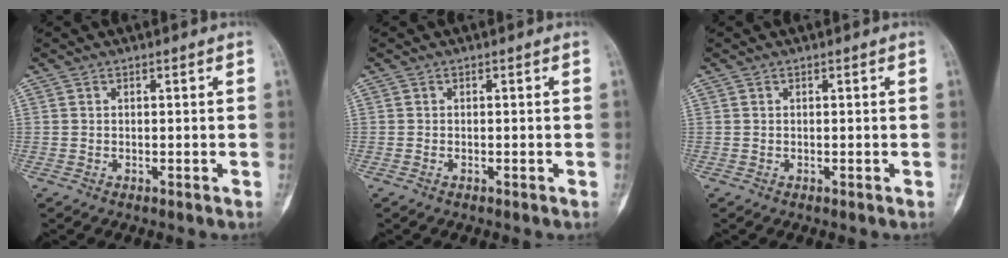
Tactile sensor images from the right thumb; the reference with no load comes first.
{"total": 0.0}
{"total": 0.0}